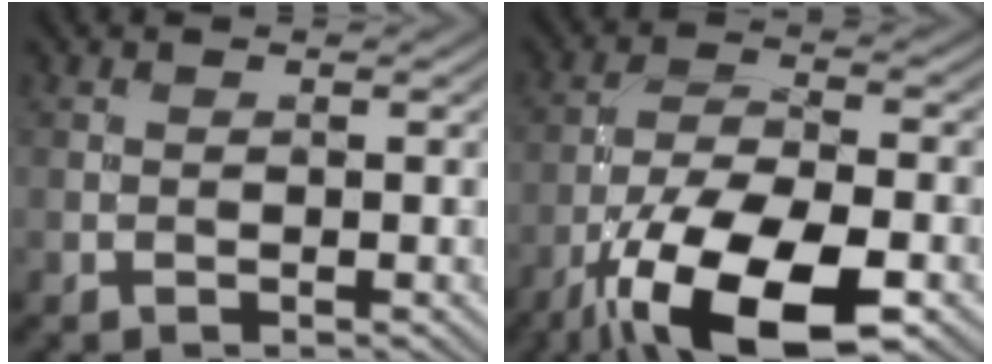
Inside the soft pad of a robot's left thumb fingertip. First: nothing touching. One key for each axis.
{"total": 13.9, "fx": -7.6, "fy": 5.0, "fz": 10.5, "tx": -0.206, "ty": -0.013, "tz": -0.145}